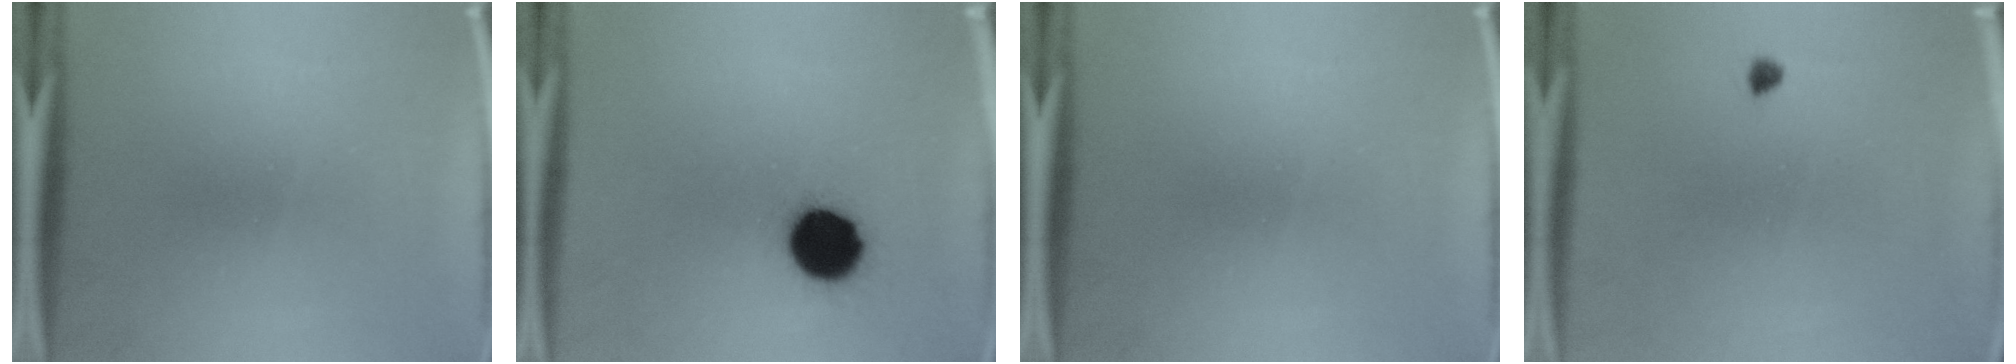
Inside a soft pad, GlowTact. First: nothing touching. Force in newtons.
{"total": 11.9}
{"total": 0.0}
{"total": 1.0}